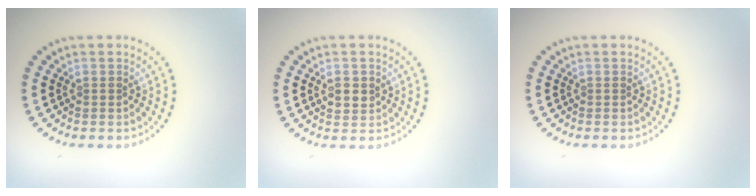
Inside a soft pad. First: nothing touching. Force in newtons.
{"total": 1.7, "press": 1.6, "slide": 0.5}
{"total": 0.0}